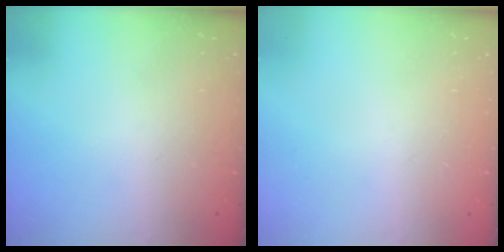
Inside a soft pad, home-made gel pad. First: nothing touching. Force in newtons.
{"total": 0.0}